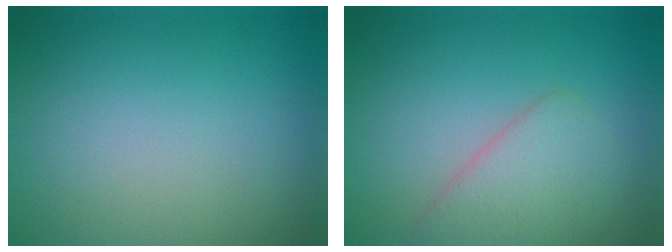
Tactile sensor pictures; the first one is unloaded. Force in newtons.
{"total": 3.1, "press": 3.1, "slide": 0.3}